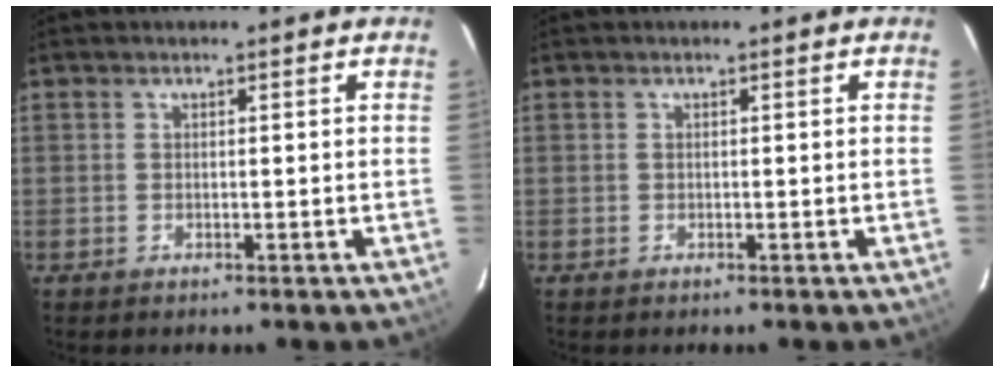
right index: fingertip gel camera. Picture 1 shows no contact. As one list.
[{"total": 0.0}]